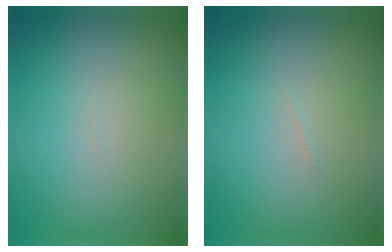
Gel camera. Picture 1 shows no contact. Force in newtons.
{"total": 0.0}